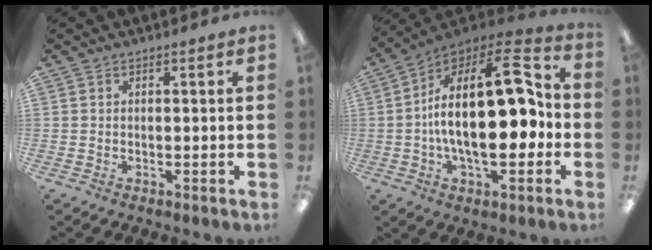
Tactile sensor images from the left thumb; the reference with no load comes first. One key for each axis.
{"total": 24.4, "fx": 0.0, "fy": 11.8, "fz": 21.4, "tx": -0.360, "ty": 0.002, "tz": 0.001}